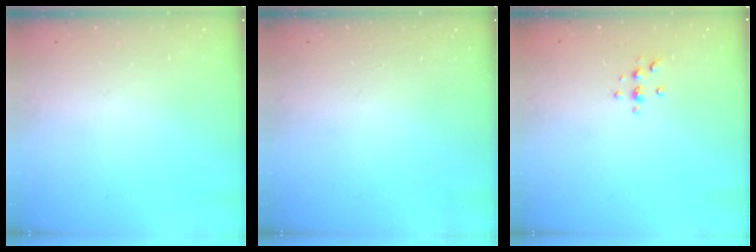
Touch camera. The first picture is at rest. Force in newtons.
{"total": 0.0}
{"total": 2.9, "press": 2.9, "slide": 0.4}